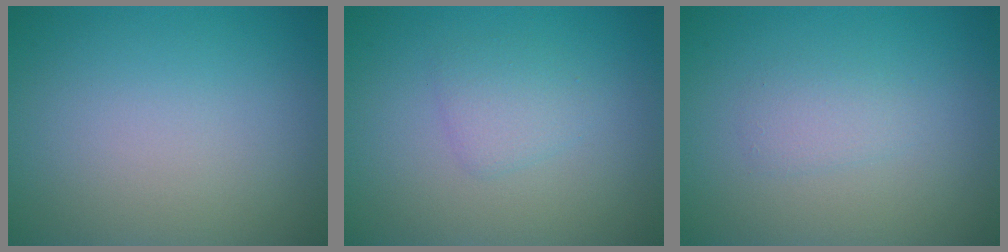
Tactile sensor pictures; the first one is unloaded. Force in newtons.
{"total": 1.6, "press": 1.6, "slide": 0.0}
{"total": 1.3, "press": 1.3, "slide": 0.0}